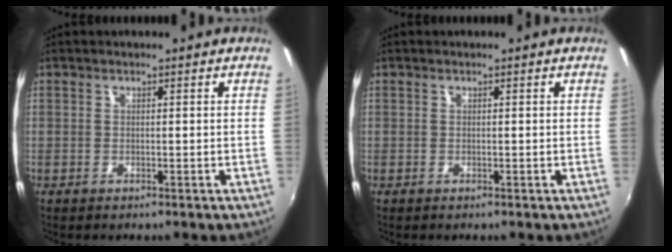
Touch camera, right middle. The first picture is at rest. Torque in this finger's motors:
{"motor_torque": [0.00, -0.71, 0.03, 0.00]}